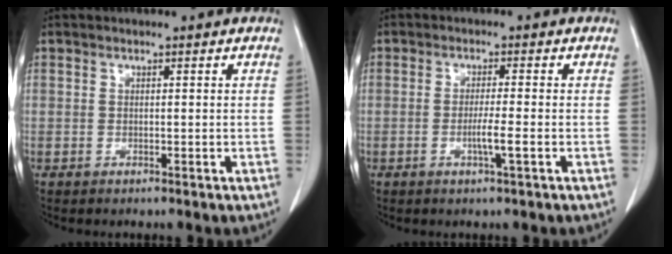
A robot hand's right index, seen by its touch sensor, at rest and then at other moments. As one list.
[{"total": 3.0, "force": [-0.9, -0.3, 2.8], "torque": [-0.052, -0.004, -0.018]}]